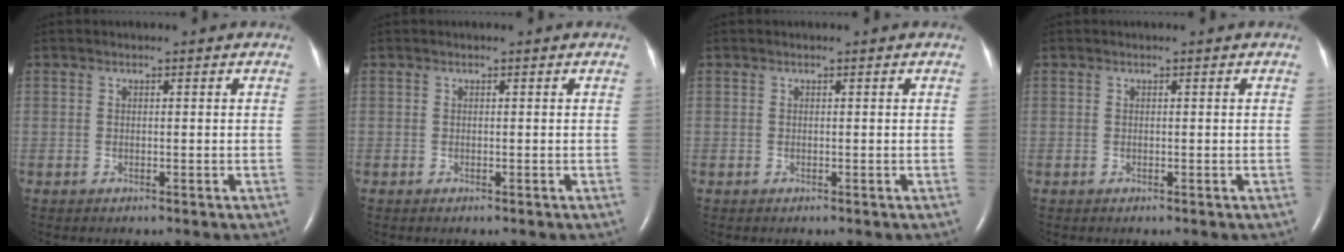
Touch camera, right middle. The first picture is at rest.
{"total": 0.0}
{"total": 0.0}
{"total": 0.0}